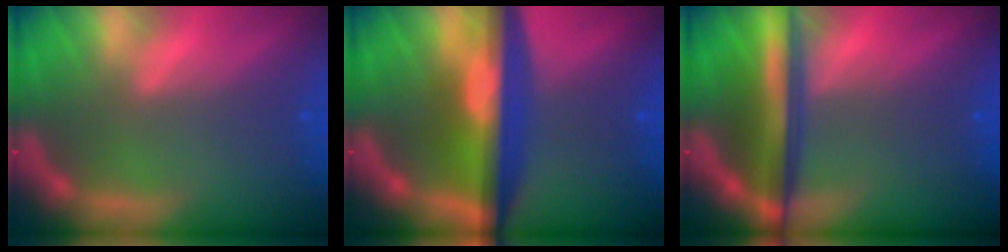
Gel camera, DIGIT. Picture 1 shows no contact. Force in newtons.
{"total": 9.6}
{"total": 7.1}